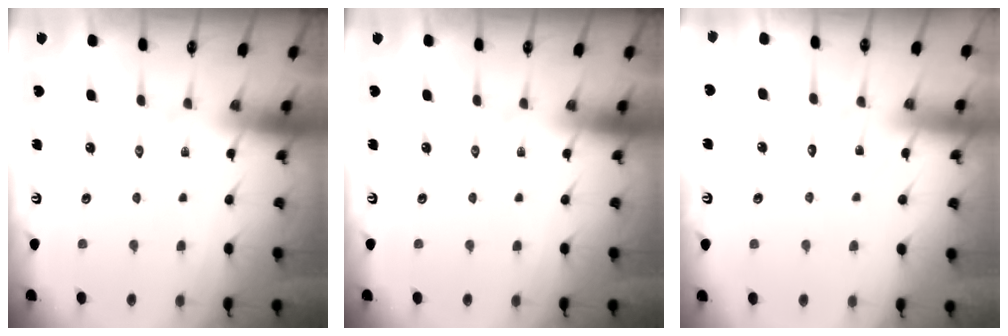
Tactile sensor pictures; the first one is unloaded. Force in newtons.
{"total": 0.0}
{"total": 4.9, "press": 4.9, "slide": 0.4}